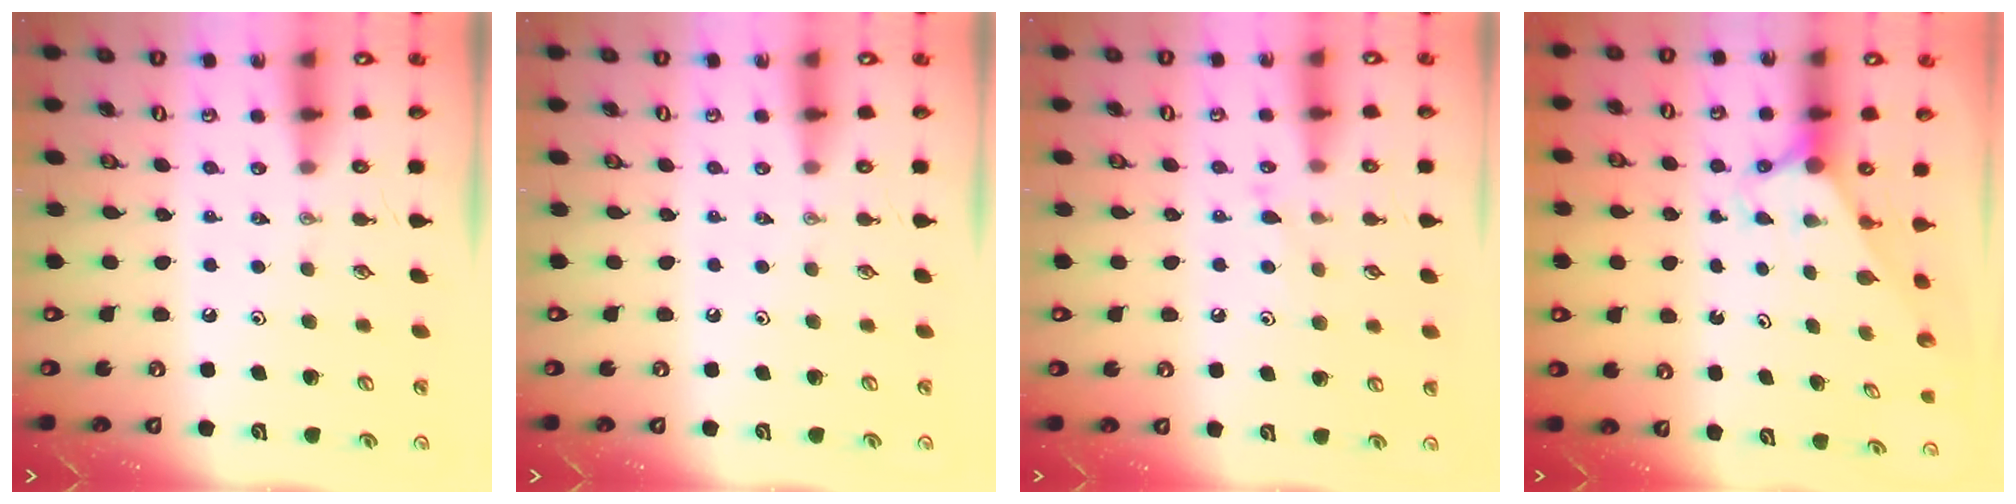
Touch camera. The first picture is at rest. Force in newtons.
{"total": 0.0}
{"total": 6.6, "press": 6.6, "slide": 0.5}
{"total": 2.9, "press": 2.9, "slide": 0.0}